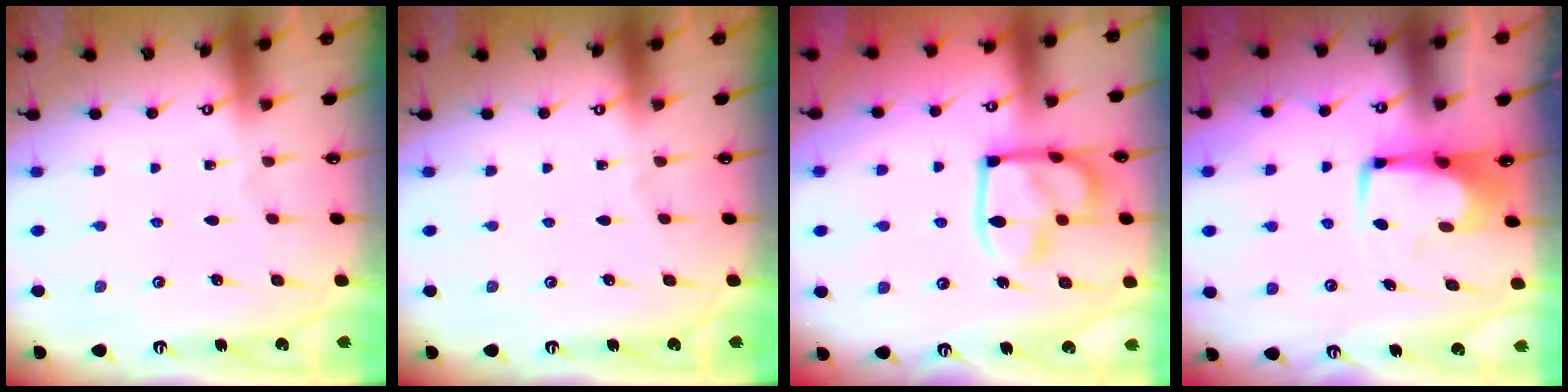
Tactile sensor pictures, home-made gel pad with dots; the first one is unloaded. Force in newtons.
{"total": 0.0}
{"total": 15.7, "press": 15.6, "slide": 1.7}
{"total": 6.0, "press": 5.9, "slide": 0.7}